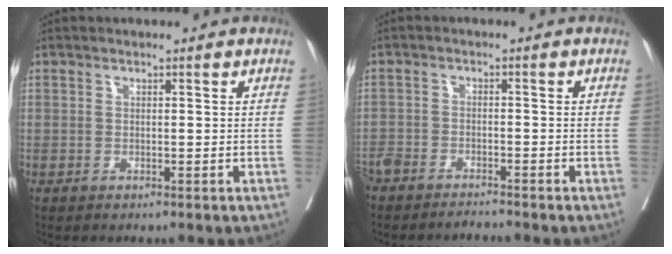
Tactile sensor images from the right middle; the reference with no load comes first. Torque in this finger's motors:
{"motor_torque": [0.15, -0.14, 0.13, 0.06]}